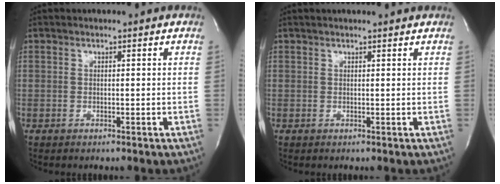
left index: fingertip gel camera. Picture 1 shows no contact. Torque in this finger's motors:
{"motor_torque": [0.63, -0.74, 0.32, 0.05]}